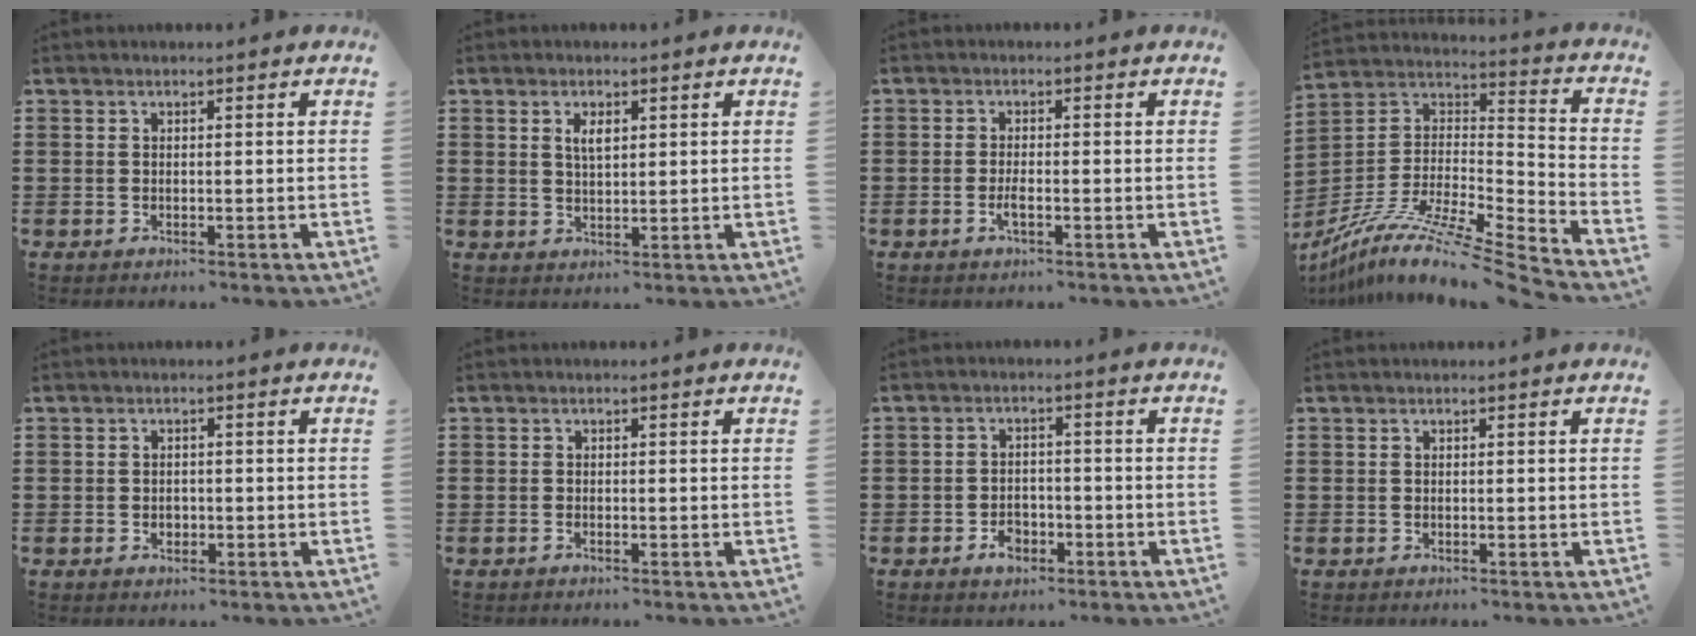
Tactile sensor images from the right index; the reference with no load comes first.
{"total": 2.5, "force": [1.0, 1.0, 2.1], "torque": [-0.044, 0.004, 0.017]}
{"total": 1.9, "force": [-0.8, 0.3, 1.7], "torque": [-0.037, -0.003, -0.017]}
{"total": 11.2, "force": [-8.7, 0.5, 7.0], "torque": [-0.133, -0.006, -0.169]}
{"total": 1.1, "force": [-0.2, 0.9, 0.6], "torque": [-0.012, 0.004, -0.006]}
{"total": 0.6, "force": [-0.6, -0.1, 0.2], "torque": [-0.005, -0.004, -0.011]}
{"total": 3.2, "force": [-1.7, 2.1, 1.7], "torque": [-0.031, 0.002, -0.033]}
{"total": 0.0}